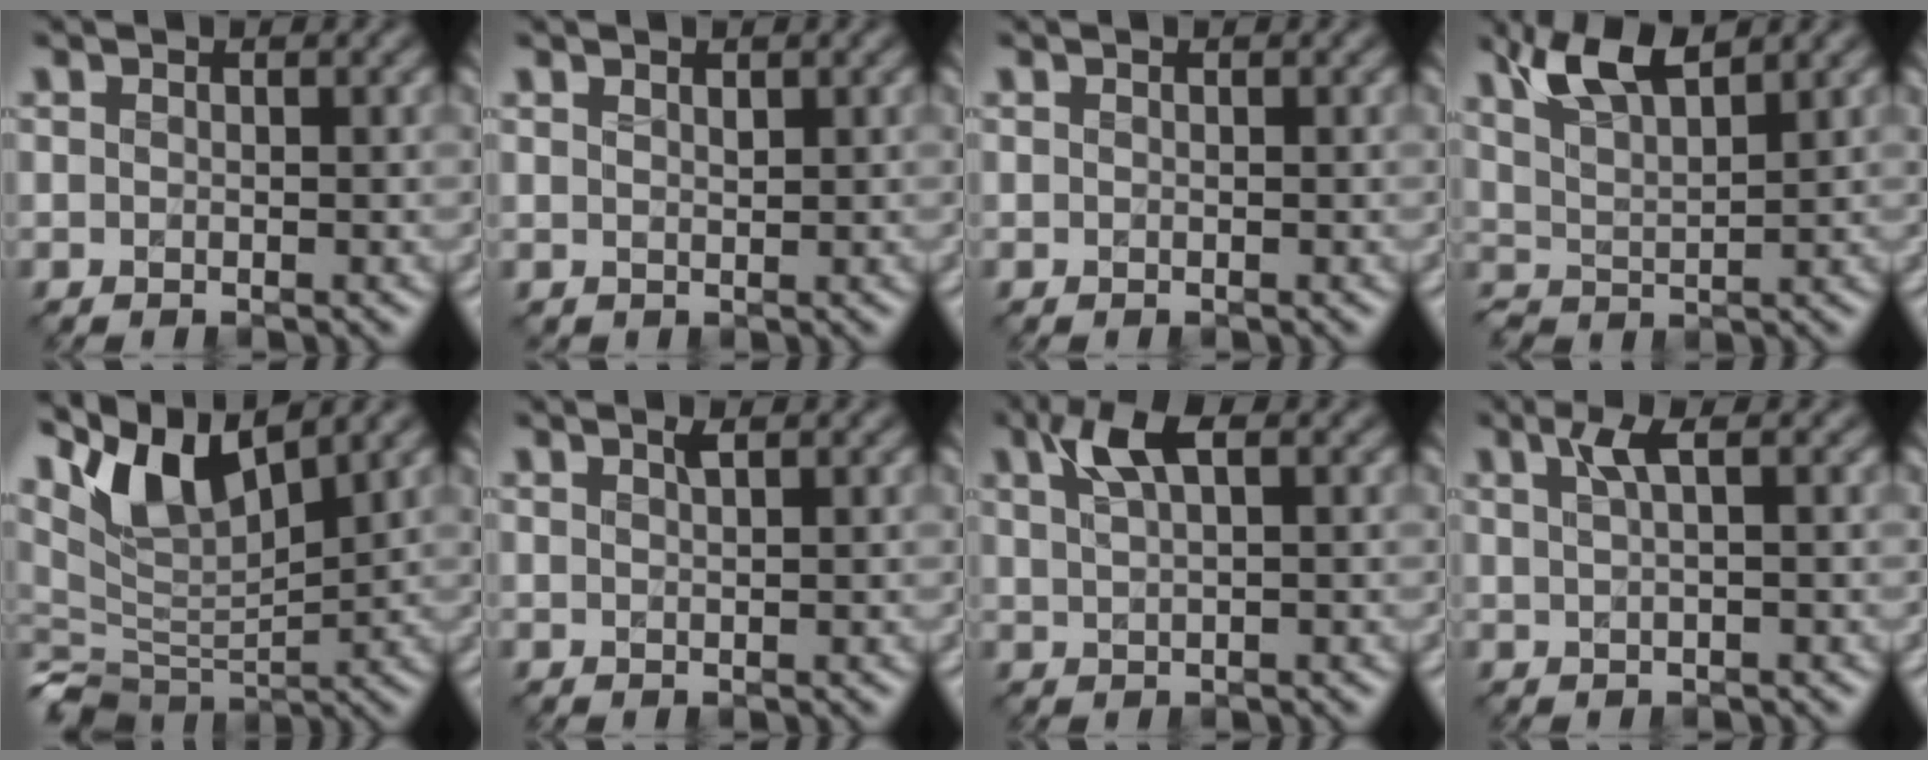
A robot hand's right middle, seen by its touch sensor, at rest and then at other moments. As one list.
[{"total": 0.7, "force": [0.5, 0.3, 0.2], "torque": [-0.005, -0.002, 0.012]}, {"total": 0.0}, {"total": 5.0, "force": [3.7, 1.4, 3.1], "torque": [-0.067, 0.010, 0.071]}, {"total": 6.3, "force": [4.1, 2.5, 4.2], "torque": [-0.082, -0.001, 0.077]}, {"total": 0.8, "force": [0.5, 0.1, 0.6], "torque": [-0.012, 0.001, 0.009]}, {"total": 3.4, "force": [1.7, 1.1, 2.7], "torque": [-0.055, 0.006, 0.032]}, {"total": 2.3, "force": [1.0, 0.7, 2.0], "torque": [-0.033, 0.005, 0.016]}]